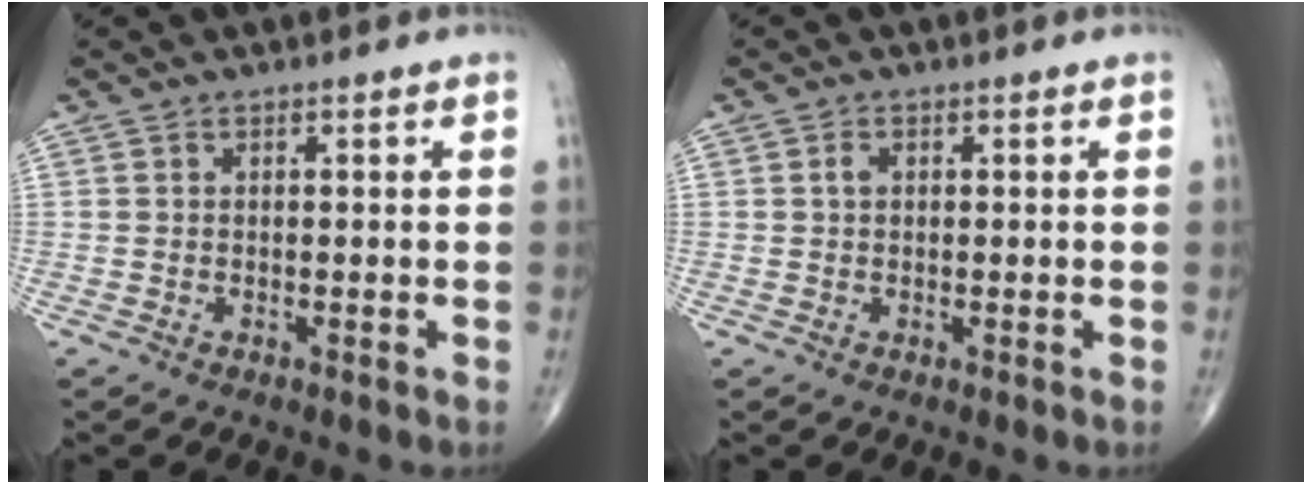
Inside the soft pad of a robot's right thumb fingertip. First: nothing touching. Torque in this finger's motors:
{"motor_torque": [-0.45, 0.32, 0.13, -0.01, 0.00]}